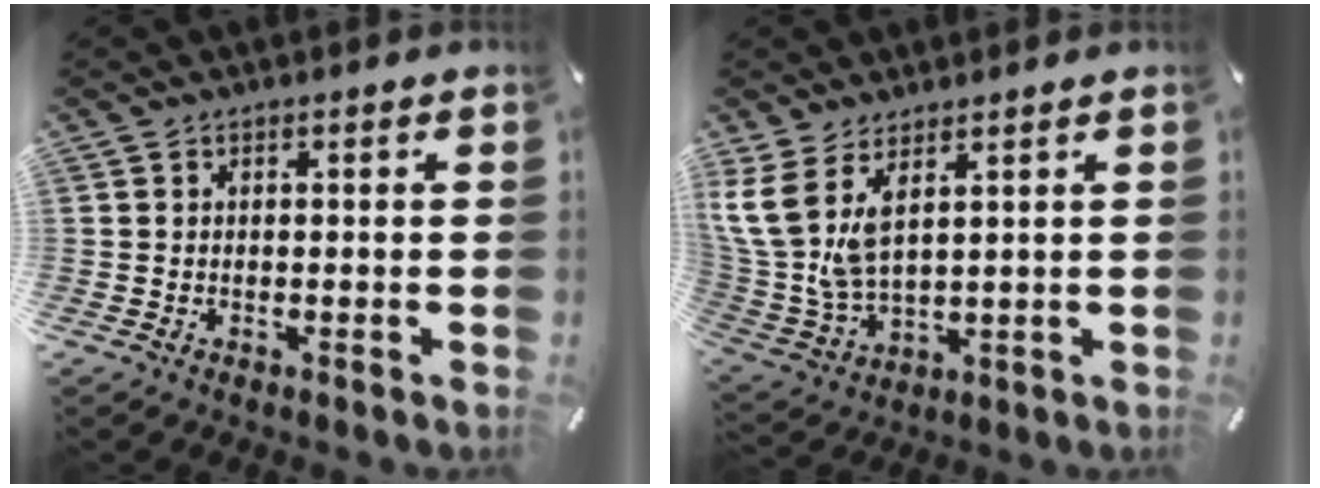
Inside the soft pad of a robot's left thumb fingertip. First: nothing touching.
{"total": 9.7, "force": [5.4, 4.5, 6.7], "torque": [-0.174, -0.037, 0.100]}